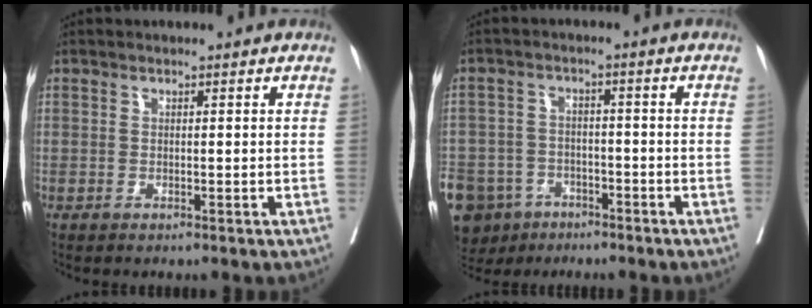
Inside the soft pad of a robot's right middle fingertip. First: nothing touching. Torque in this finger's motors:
{"motor_torque": [1.25, -0.89, 1.05, 0.21]}